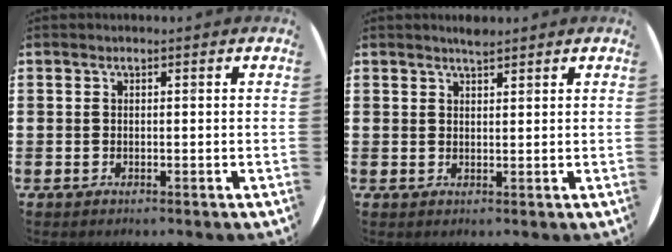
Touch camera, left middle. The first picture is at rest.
{"total": 1.6, "force": [1.6, 0.1, 0.4], "torque": [-0.008, 0.001, 0.029]}